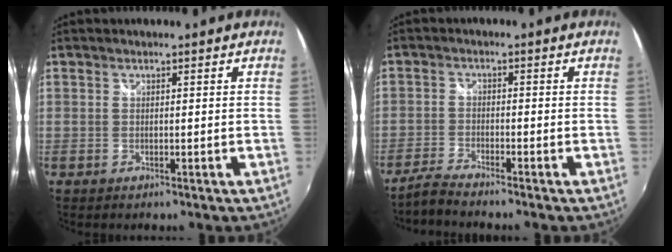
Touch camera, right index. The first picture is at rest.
{"total": 4.1, "force": [-3.9, 0.1, 1.4], "torque": [-0.046, -0.009, -0.080]}